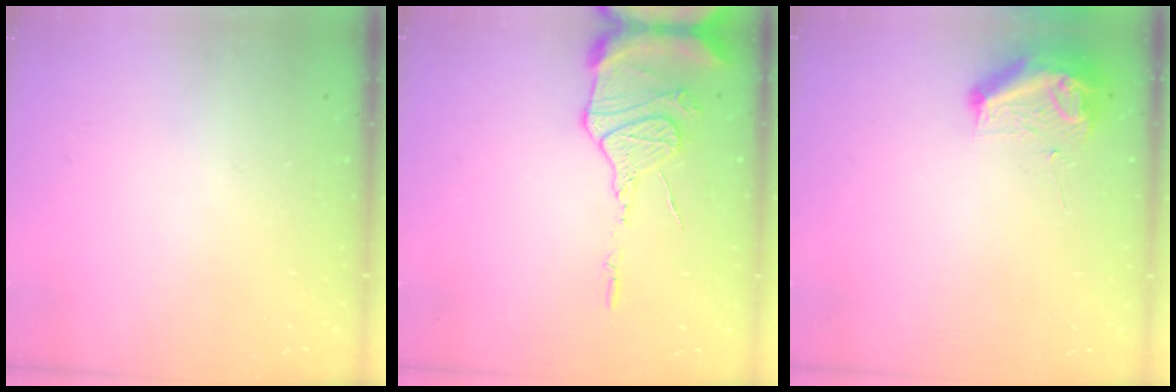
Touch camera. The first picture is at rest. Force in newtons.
{"total": 13.5, "press": 13.4, "slide": 1.7}
{"total": 9.0, "press": 8.9, "slide": 1.1}